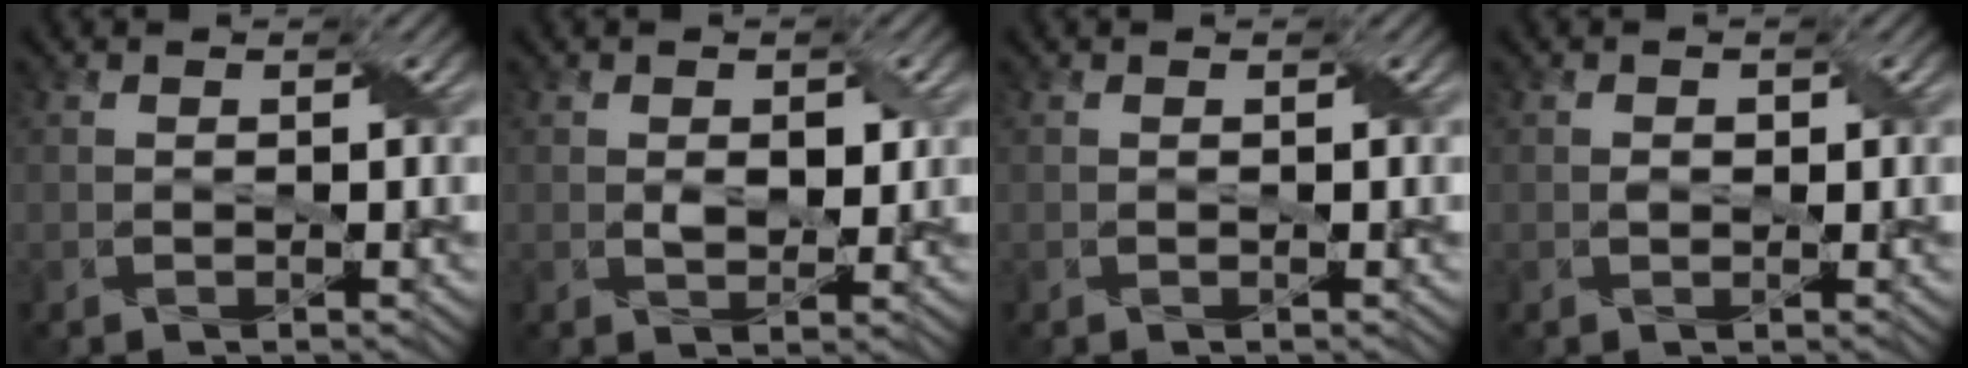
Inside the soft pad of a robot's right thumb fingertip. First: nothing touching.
{"total": 2.5, "force": [0.4, 1.5, 1.9], "torque": [-0.040, -0.005, 0.011]}
{"total": 0.0}
{"total": 0.7, "force": [0.0, 0.6, 0.4], "torque": [-0.008, -0.001, -0.002]}